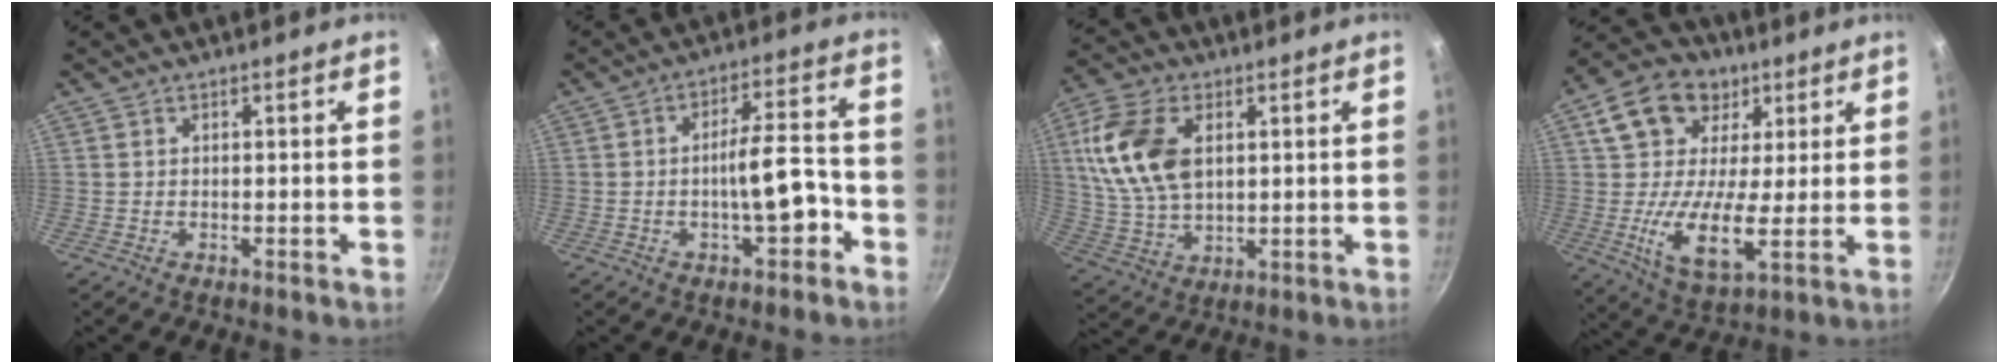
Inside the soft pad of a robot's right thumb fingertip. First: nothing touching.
{"total": 8.8, "force": [-3.3, 3.0, 7.7], "torque": [-0.095, 0.040, -0.047]}
{"total": 14.8, "force": [3.6, 9.1, 11.1], "torque": [-0.207, -0.005, 0.074]}
{"total": 17.7, "force": [3.8, 12.2, 12.4], "torque": [-0.194, 0.000, 0.053]}